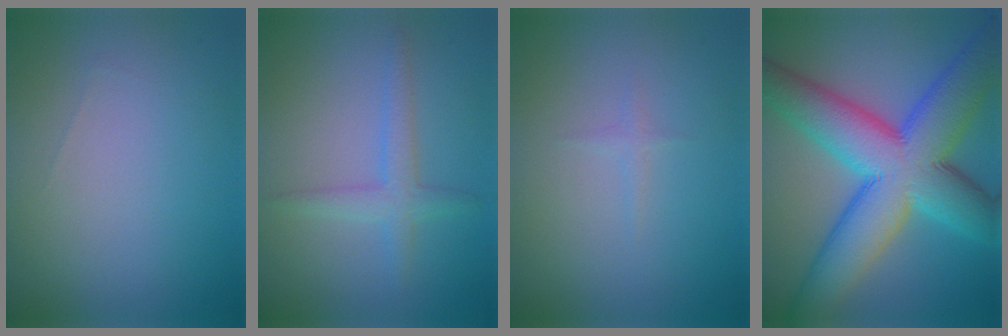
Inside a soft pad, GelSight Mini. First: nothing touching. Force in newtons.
{"total": 2.3, "press": 2.3, "slide": 0.1}
{"total": 0.6, "press": 0.6, "slide": 0.1}
{"total": 13.5, "press": 13.5, "slide": 0.2}